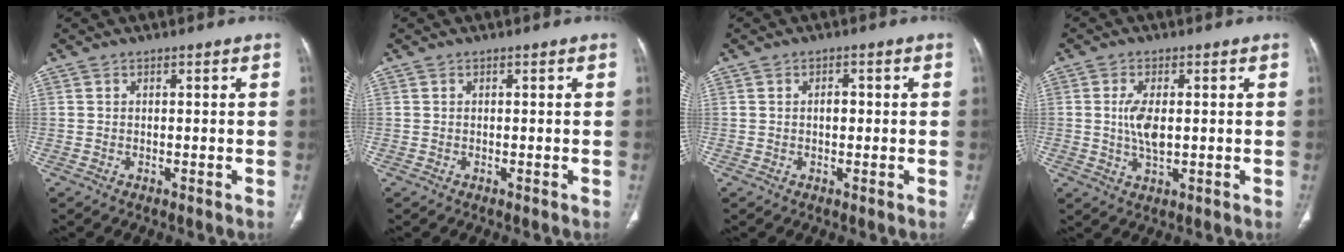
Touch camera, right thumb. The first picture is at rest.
{"total": 0.0}
{"total": 2.2, "force": [0.1, 1.4, 1.6], "torque": [-0.021, 0.008, 0.002]}
{"total": 5.6, "force": [0.4, 2.6, 4.9], "torque": [-0.100, -0.005, 0.011]}